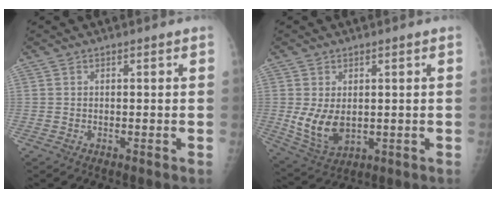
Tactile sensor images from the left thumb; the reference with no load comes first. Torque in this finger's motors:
{"motor_torque": [-0.24, 0.72, 0.76, 0.02, 0.14]}